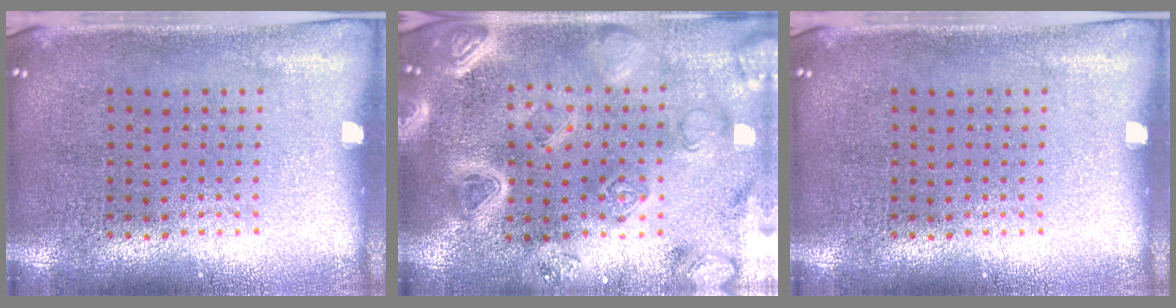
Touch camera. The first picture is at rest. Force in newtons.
{"total": 4.1, "press": 3.7, "slide": 1.9}
{"total": 0.0}